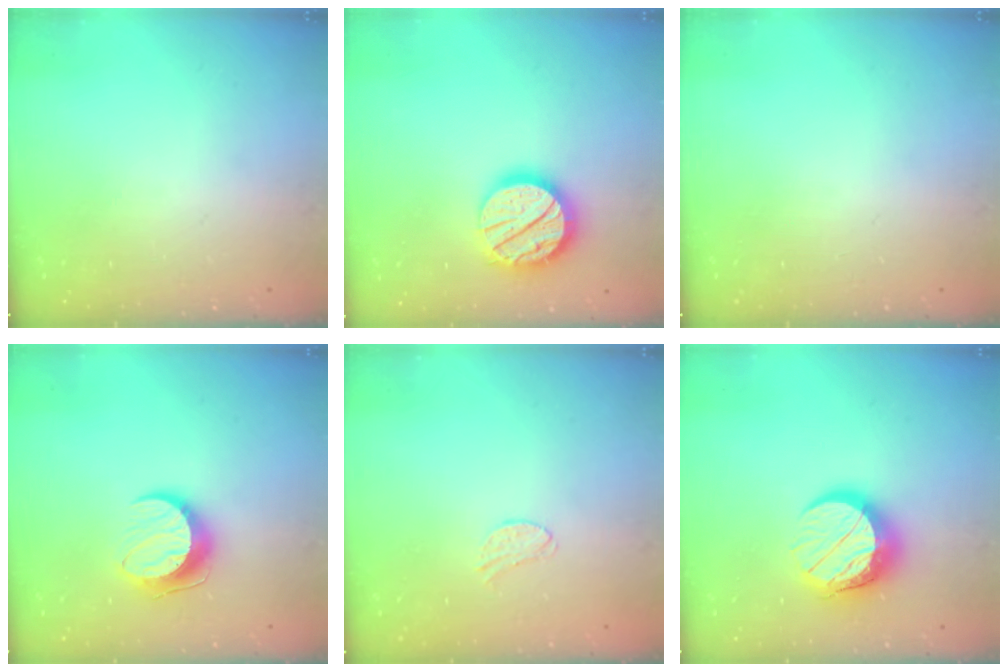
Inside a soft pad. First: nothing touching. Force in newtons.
{"total": 18.7, "press": 18.6, "slide": 1.5}
{"total": 0.0}
{"total": 10.0, "press": 10.0, "slide": 0.4}
{"total": 4.3, "press": 4.3, "slide": 0.3}
{"total": 12.4, "press": 12.3, "slide": 1.3}